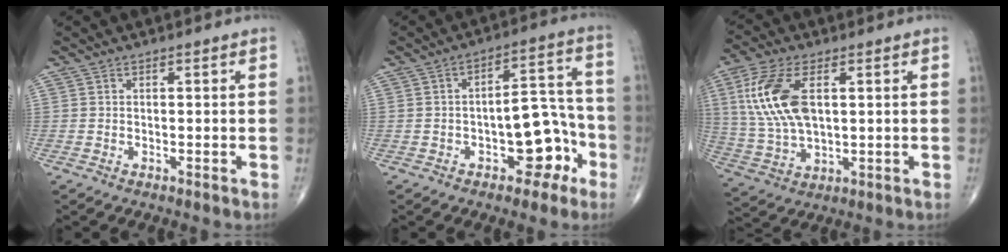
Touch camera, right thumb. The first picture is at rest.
{"total": 11.1, "force": [-4.3, 6.0, 8.3], "torque": [-0.076, 0.055, -0.057]}
{"total": 14.5, "force": [3.4, 7.4, 12.0], "torque": [-0.263, -0.003, 0.073]}